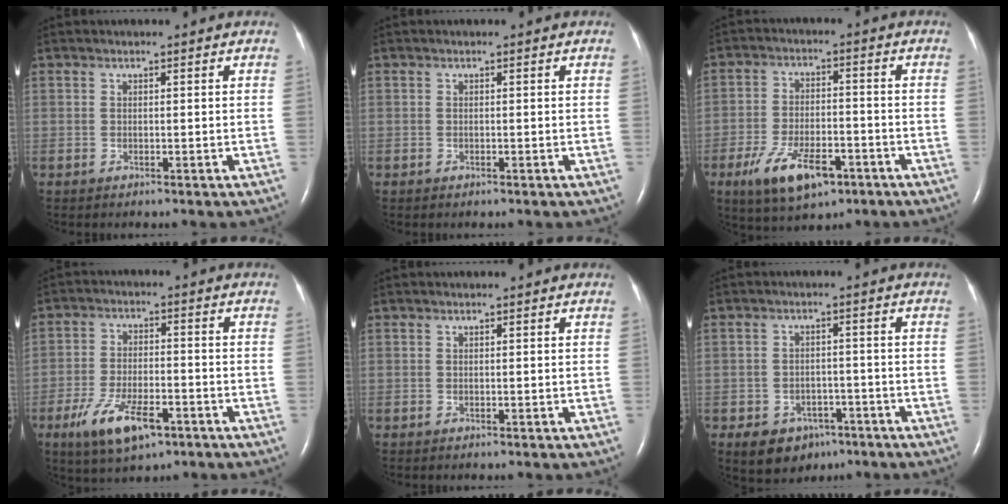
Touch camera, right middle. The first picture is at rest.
{"total": 0.0}
{"total": 10.2, "force": [-5.6, 4.3, 7.4], "torque": [-0.146, -0.007, -0.091]}
{"total": 9.6, "force": [-5.2, 3.5, 7.3], "torque": [-0.147, -0.011, -0.086]}
{"total": 0.0}
{"total": 6.8, "force": [-4.0, 4.9, 2.3], "torque": [-0.034, 0.009, -0.050]}